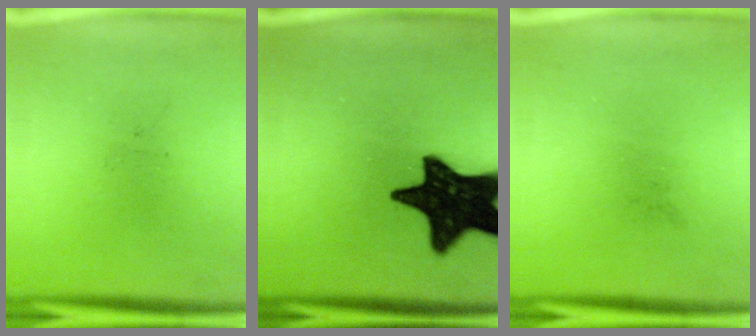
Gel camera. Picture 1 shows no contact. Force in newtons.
{"total": 18.1}
{"total": 0.0}